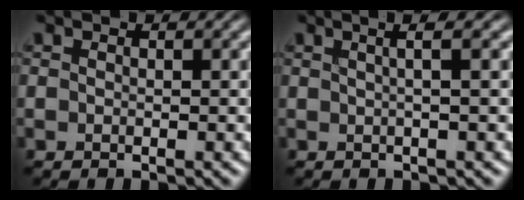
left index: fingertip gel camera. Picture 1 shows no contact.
{"total": 2.2, "force": [0.7, 0.4, 2.1], "torque": [-0.024, 0.015, 0.001]}